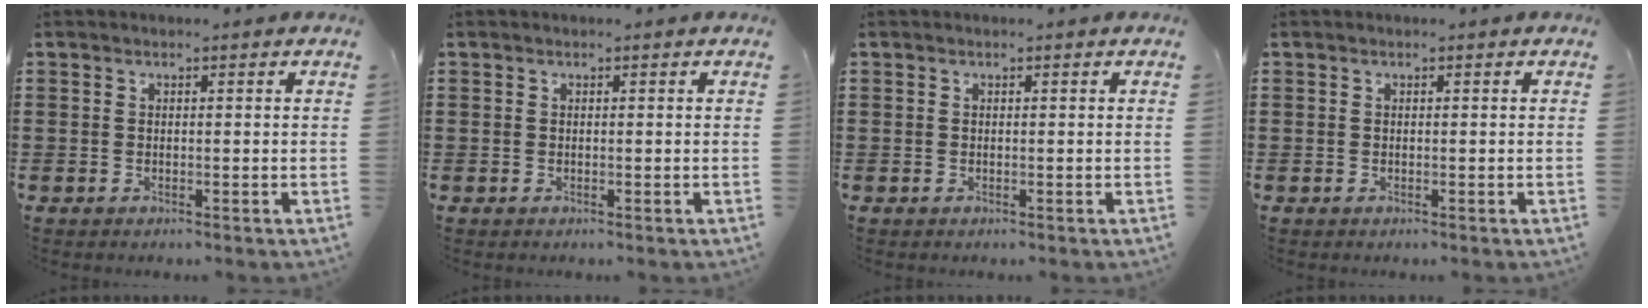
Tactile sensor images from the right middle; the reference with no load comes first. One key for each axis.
{"total": 0.0}
{"total": 0.0}
{"total": 0.0}